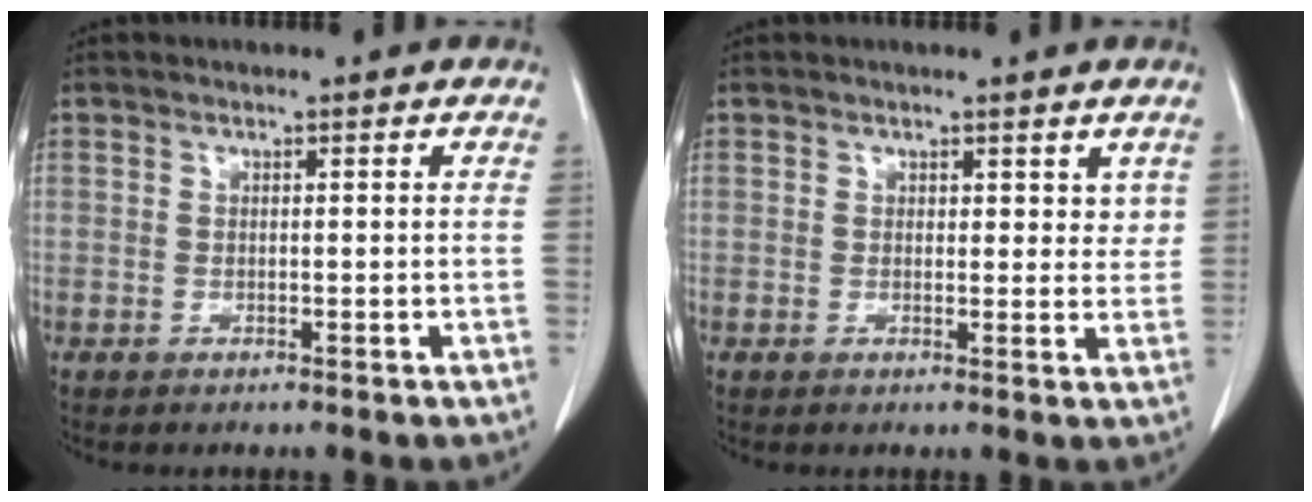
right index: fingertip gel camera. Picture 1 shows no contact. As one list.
[{"total": 2.5, "force": [1.5, 1.5, 1.3], "torque": [-0.001, -0.008, 0.019]}]